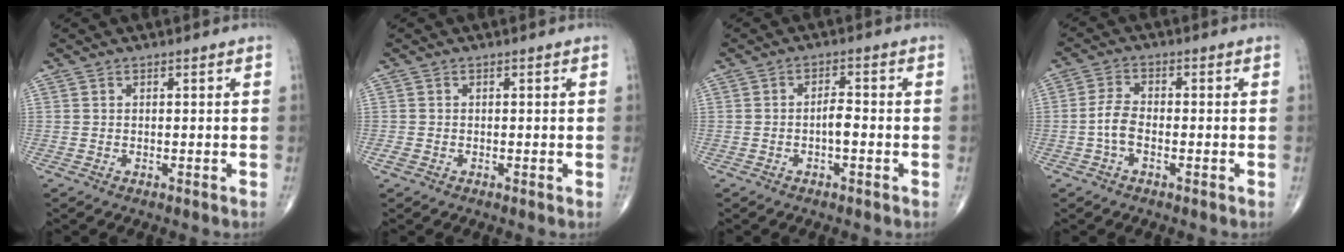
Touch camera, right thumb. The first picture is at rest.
{"total": 1.1, "force": [-0.4, 0.8, 0.6], "torque": [-0.015, -0.002, -0.008]}
{"total": 2.8, "force": [-0.8, 1.1, 2.4], "torque": [-0.036, 0.011, -0.015]}
{"total": 4.2, "force": [-1.2, 2.2, 3.3], "torque": [-0.070, 0.015, -0.029]}